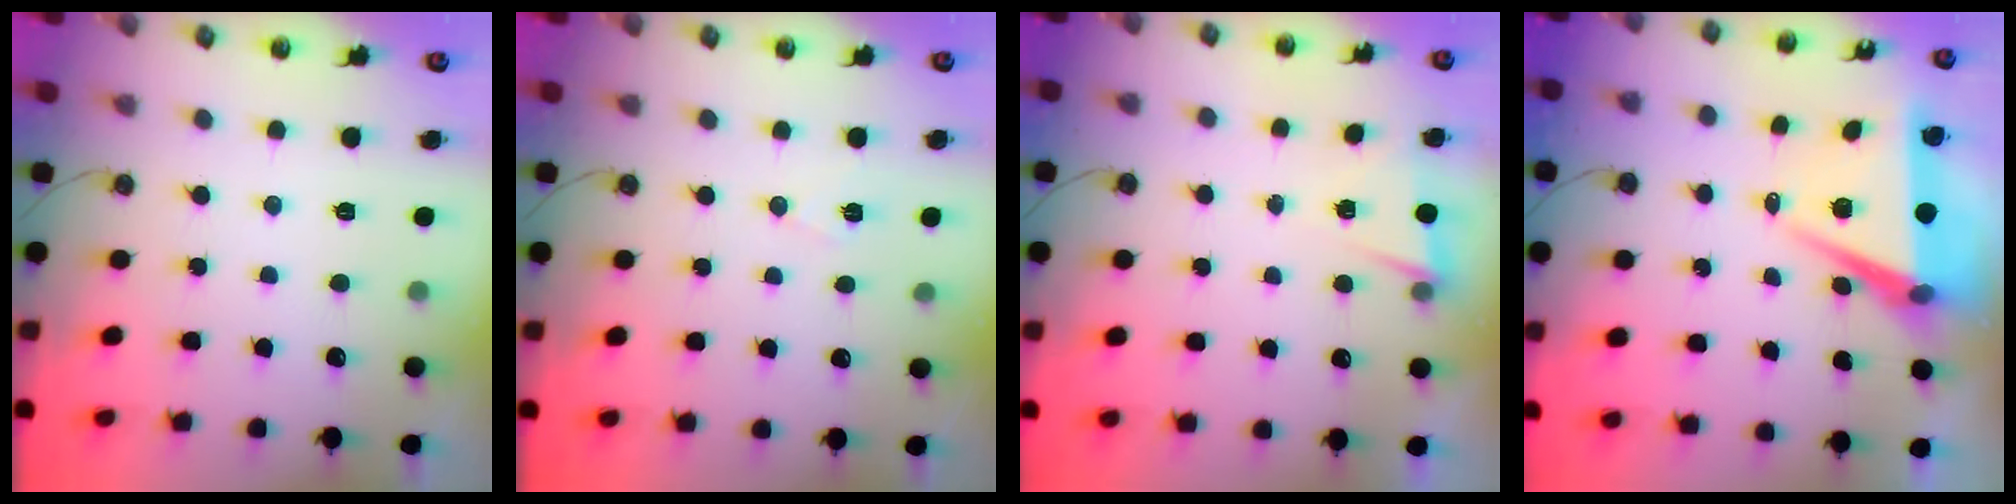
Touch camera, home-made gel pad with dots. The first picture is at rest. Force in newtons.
{"total": 6.3, "press": 4.5, "slide": 4.4}
{"total": 2.8, "press": 2.6, "slide": 1.0}
{"total": 7.5, "press": 6.2, "slide": 4.1}